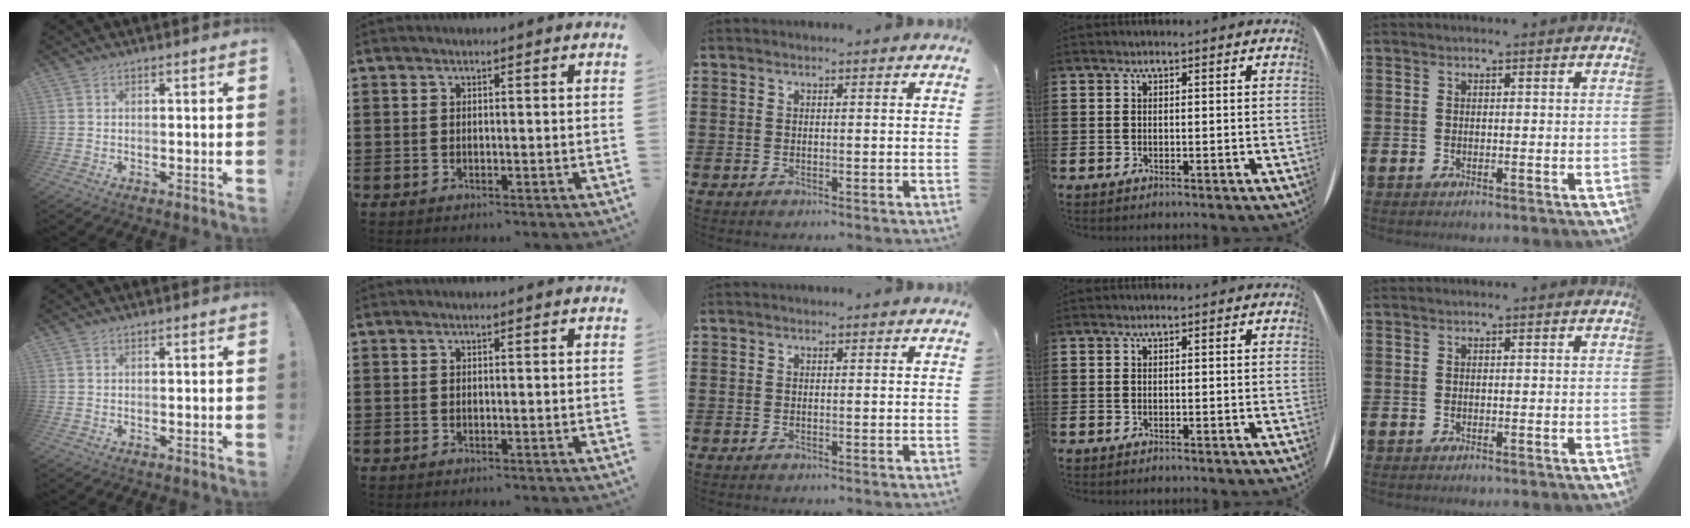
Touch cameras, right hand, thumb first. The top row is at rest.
{}